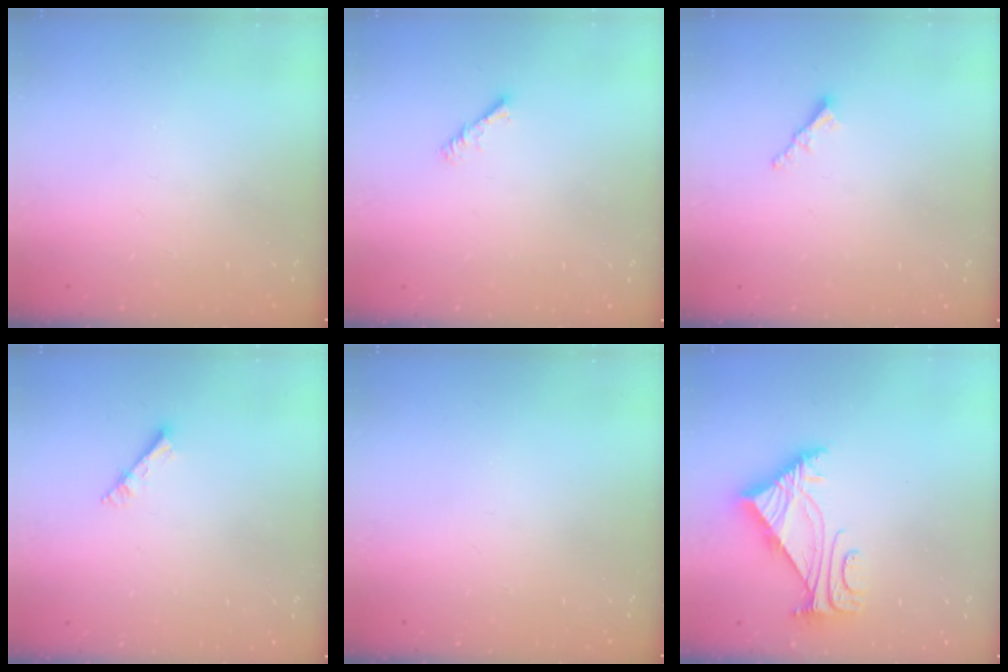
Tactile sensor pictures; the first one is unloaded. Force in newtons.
{"total": 2.4, "press": 2.4, "slide": 0.3}
{"total": 2.5, "press": 2.5, "slide": 0.3}
{"total": 3.0, "press": 3.0, "slide": 0.3}
{"total": 0.0}
{"total": 5.4, "press": 5.3, "slide": 0.9}